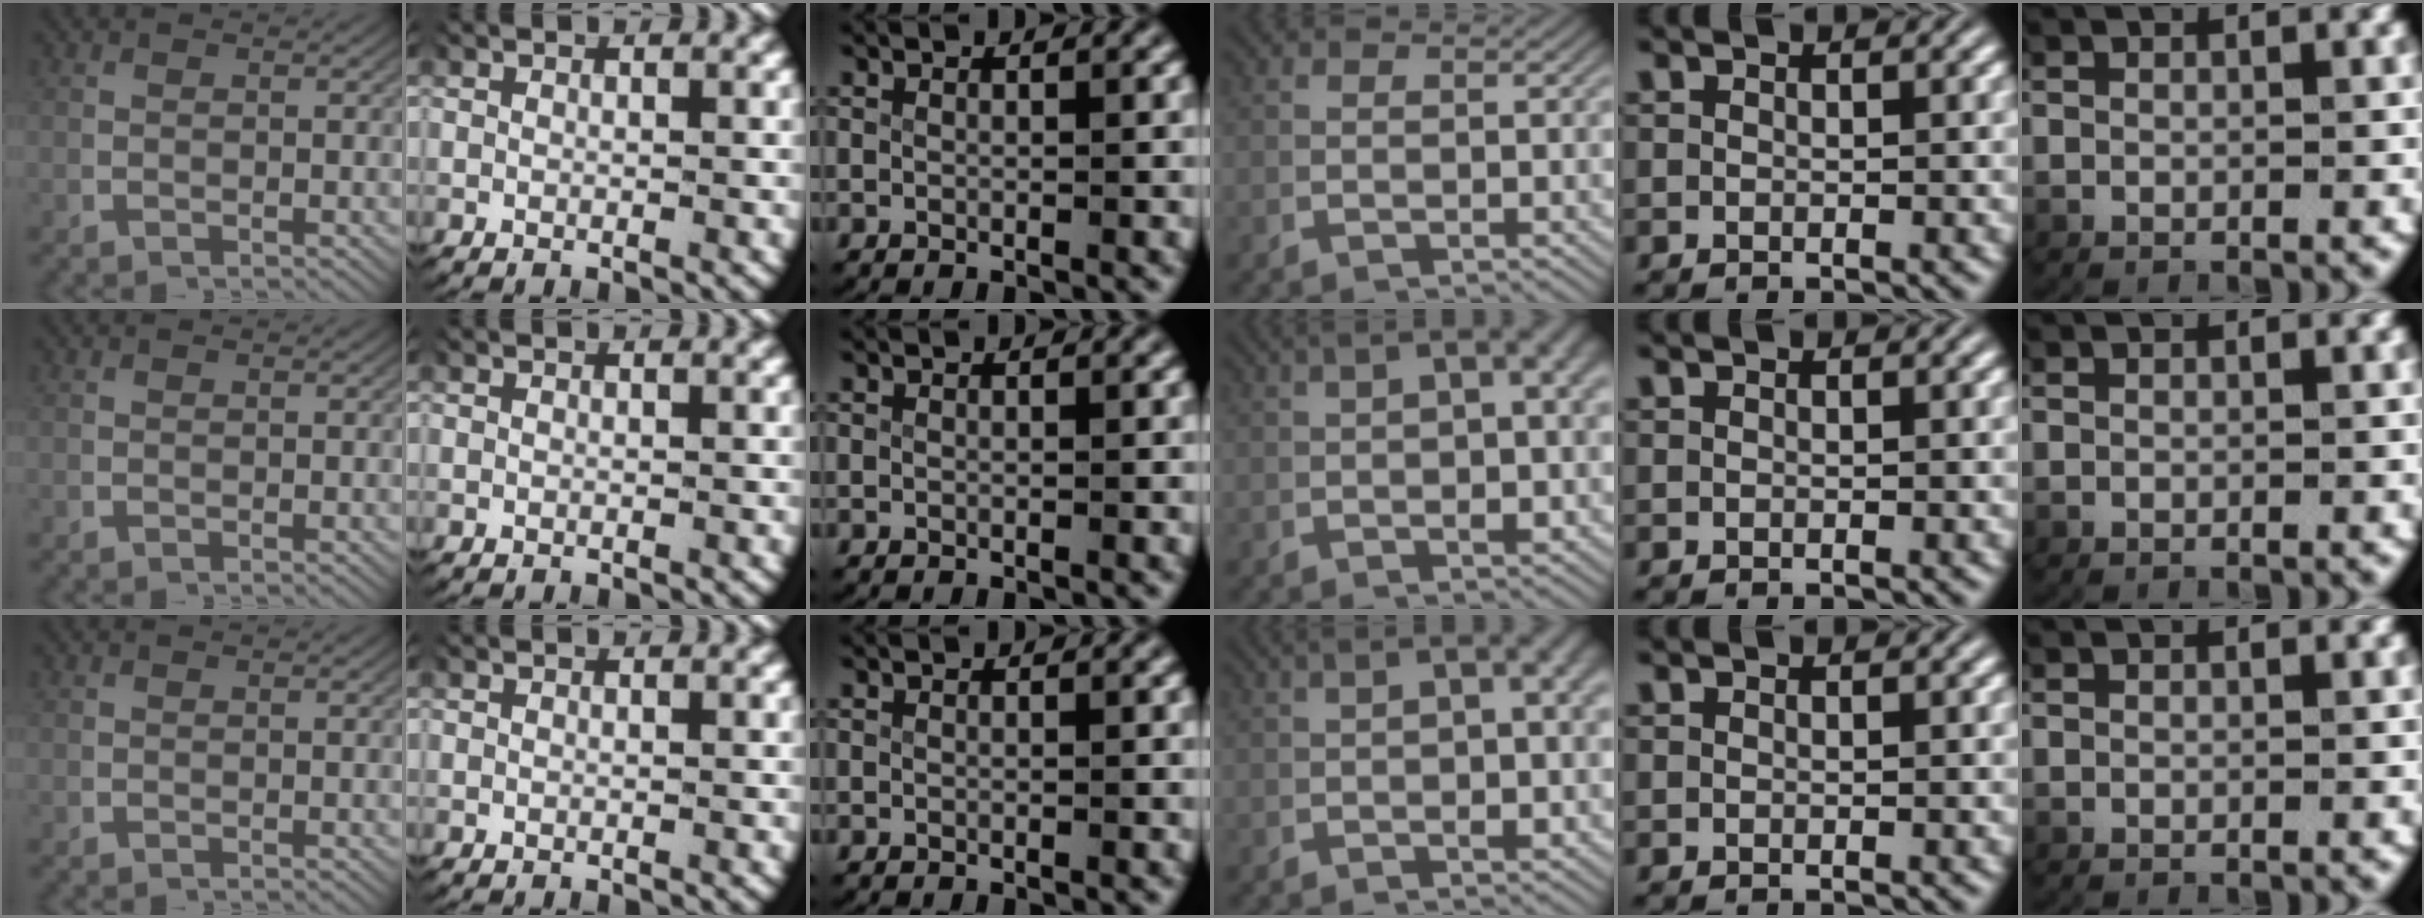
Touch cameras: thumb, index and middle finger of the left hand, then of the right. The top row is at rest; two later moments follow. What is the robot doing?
{"motion": "lift_and_place", "object": "map"}